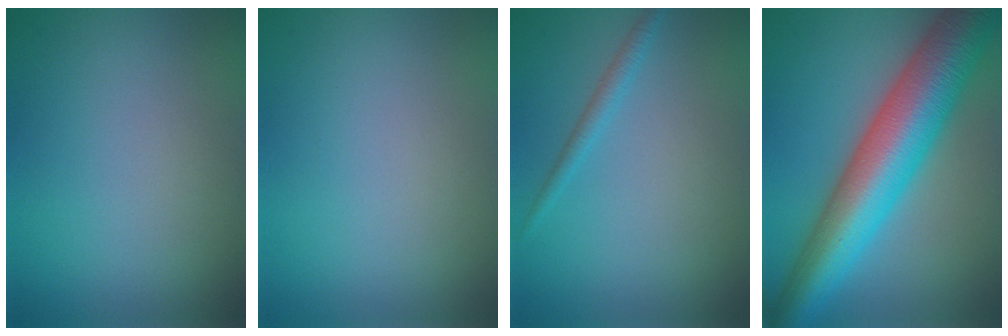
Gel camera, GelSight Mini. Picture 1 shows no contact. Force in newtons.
{"total": 0.0}
{"total": 1.3, "press": 1.3, "slide": 0.0}
{"total": 11.6, "press": 11.6, "slide": 0.4}